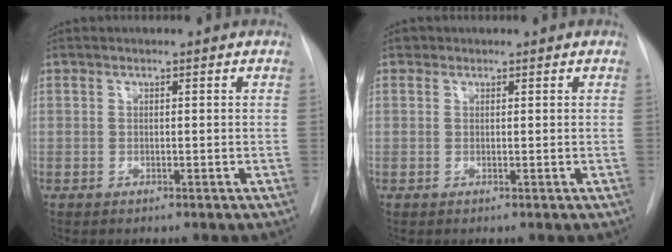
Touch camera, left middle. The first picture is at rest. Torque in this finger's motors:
{"motor_torque": [0.07, -0.07, -0.13, 0.00]}